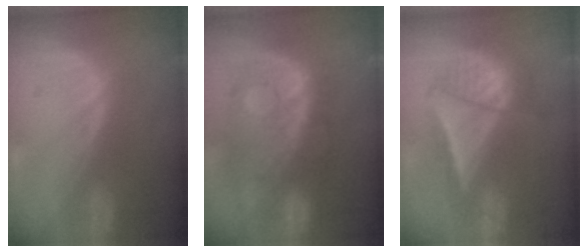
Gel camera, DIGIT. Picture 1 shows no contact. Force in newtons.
{"total": 11.2, "press": 9.7, "slide": 5.6}
{"total": 6.6, "press": 6.5, "slide": 1.2}